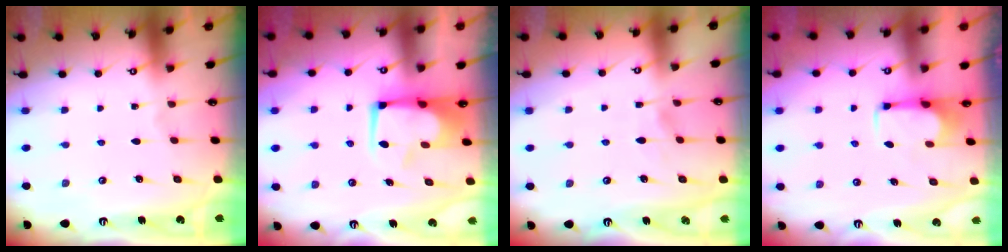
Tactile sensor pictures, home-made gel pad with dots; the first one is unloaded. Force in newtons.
{"total": 2.9, "press": 2.8, "slide": 0.8}
{"total": 4.1, "press": 4.1, "slide": 0.3}
{"total": 2.8, "press": 2.6, "slide": 0.8}